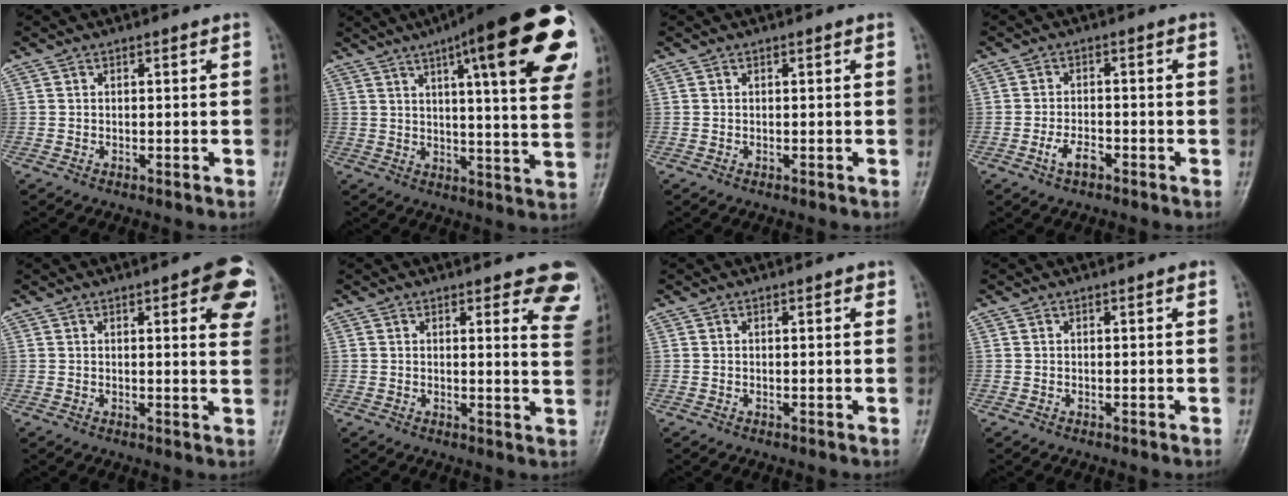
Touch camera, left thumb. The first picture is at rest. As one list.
[{"total": 25.6, "force": [11.3, 5.7, 22.2], "torque": [-0.272, -0.012, 0.148]}, {"total": 0.0}, {"total": 3.7, "force": [-2.1, 1.8, 2.5], "torque": [-0.048, 0.015, -0.039]}, {"total": 10.1, "force": [4.3, 3.2, 8.5], "torque": [-0.066, -0.011, 0.043]}, {"total": 8.0, "force": [6.2, 2.6, 4.3], "torque": [-0.012, -0.036, 0.046]}, {"total": 1.0, "force": [0.5, 0.5, 0.7], "torque": [-0.005, 0.000, 0.003]}, {"total": 0.5, "force": [0.2, 0.2, 0.4], "torque": [-0.006, 0.001, 0.000]}]